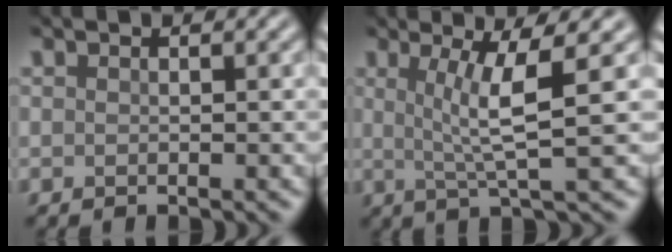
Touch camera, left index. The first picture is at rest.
{"total": 4.9, "force": [0.9, 0.7, 4.7], "torque": [-0.086, -0.001, 0.022]}